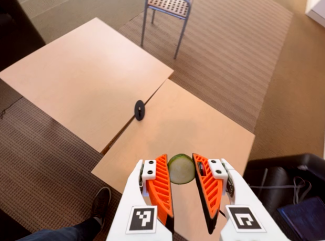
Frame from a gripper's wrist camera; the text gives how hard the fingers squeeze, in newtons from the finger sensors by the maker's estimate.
{"total": 11.8, "left": 12.3, "right": 11.2}